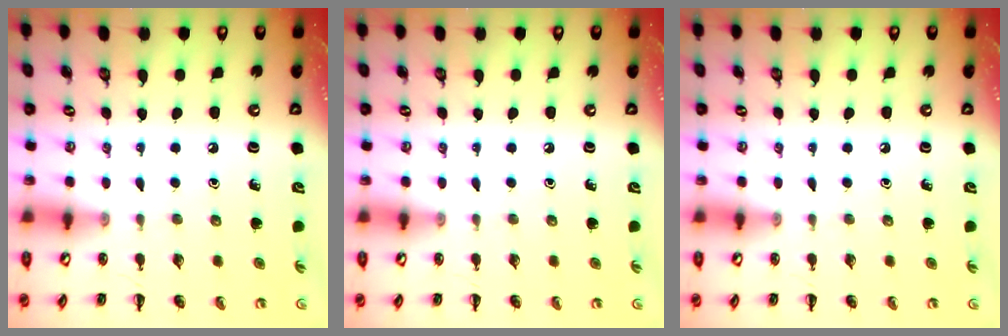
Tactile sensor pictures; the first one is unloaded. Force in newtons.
{"total": 0.0}
{"total": 0.0}